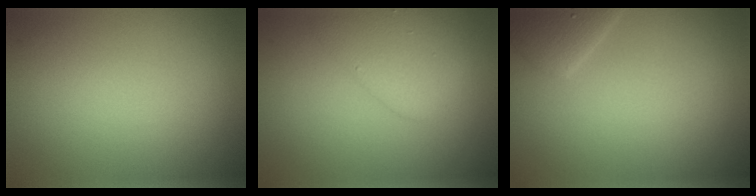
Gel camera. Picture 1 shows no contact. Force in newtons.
{"total": 2.7, "press": 2.7, "slide": 0.3}
{"total": 2.2, "press": 2.2, "slide": 0.3}